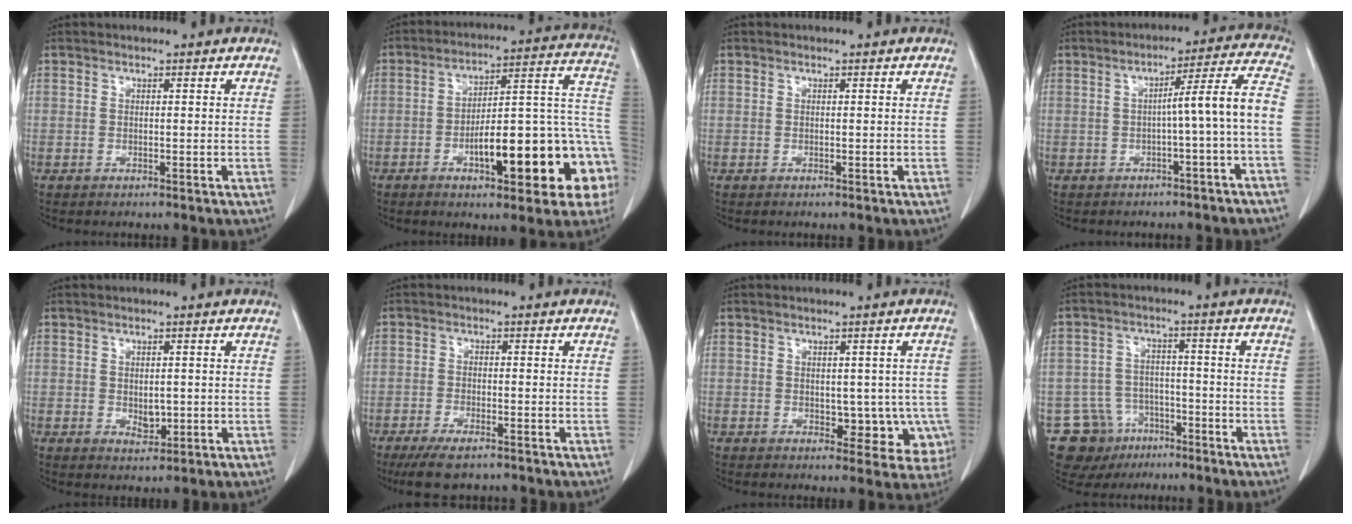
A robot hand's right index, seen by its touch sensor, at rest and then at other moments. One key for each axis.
{"total": 20.8, "fx": -6.9, "fy": 5.2, "fz": 18.9, "tx": -0.181, "ty": 0.041, "tz": -0.085}
{"total": 0.0}
{"total": 8.2, "fx": -1.8, "fy": -1.1, "fz": 7.9, "tx": -0.101, "ty": 0.023, "tz": -0.025}
{"total": 2.6, "fx": -0.2, "fy": 1.5, "fz": 2.1, "tx": -0.033, "ty": -0.005, "tz": 0.005}
{"total": 6.0, "fx": -4.5, "fy": 1.8, "fz": 3.6, "tx": -0.059, "ty": -0.010, "tz": -0.074}
{"total": 6.9, "fx": -1.0, "fy": 4.4, "fz": 5.2, "tx": -0.038, "ty": 0.011, "tz": -0.003}
{"total": 7.7, "fx": -4.5, "fy": 6.2, "fz": 0.5, "tx": -0.006, "ty": 0.014, "tz": -0.063}